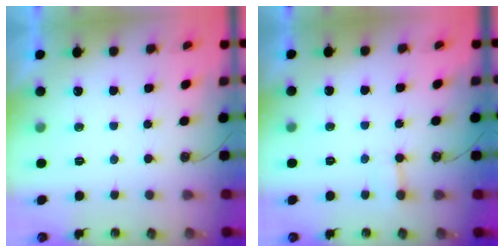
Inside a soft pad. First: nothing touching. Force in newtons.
{"total": 3.7, "press": 3.7, "slide": 0.3}